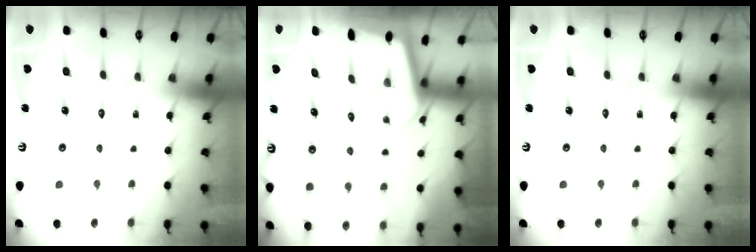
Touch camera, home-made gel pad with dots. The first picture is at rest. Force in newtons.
{"total": 1.9, "press": 1.9, "slide": 0.1}
{"total": 0.0}